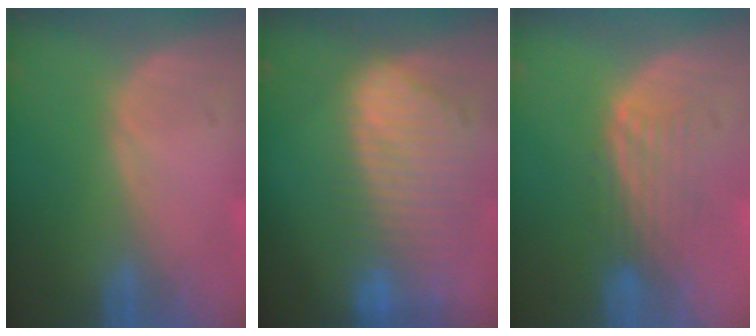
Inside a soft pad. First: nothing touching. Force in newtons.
{"total": 10.1, "press": 8.5, "slide": 5.4}
{"total": 4.5, "press": 3.8, "slide": 2.3}